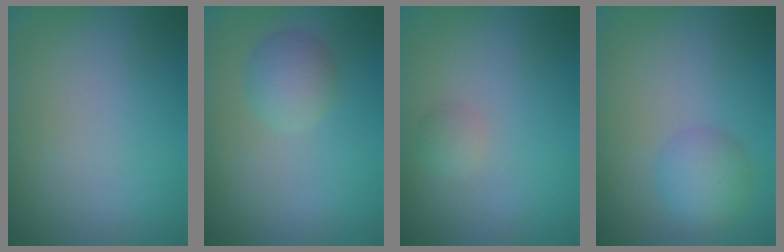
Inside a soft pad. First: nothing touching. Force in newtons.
{"total": 2.6, "press": 2.6, "slide": 0.1}
{"total": 1.0, "press": 1.0, "slide": 0.1}
{"total": 2.8, "press": 2.8, "slide": 0.1}